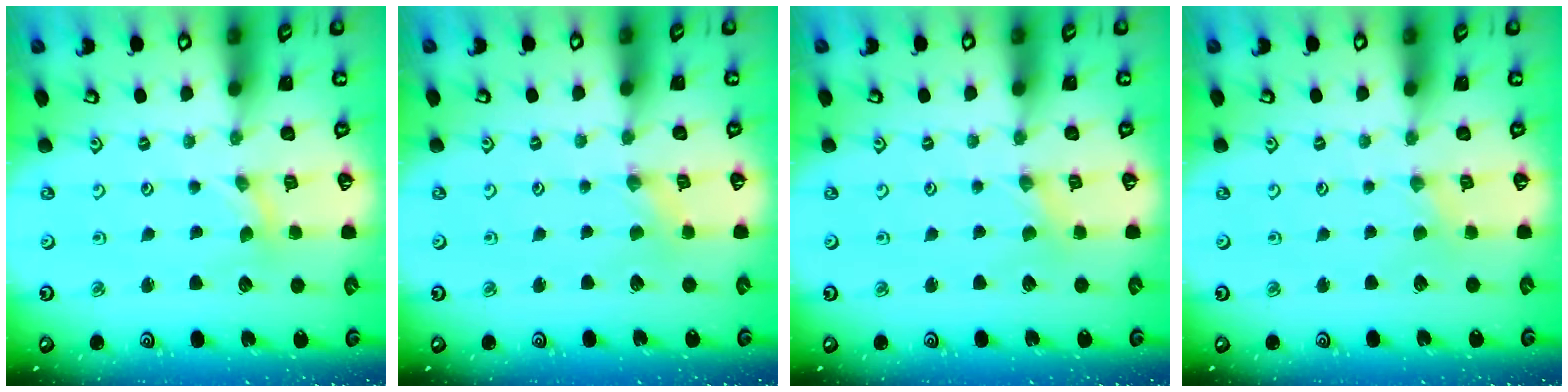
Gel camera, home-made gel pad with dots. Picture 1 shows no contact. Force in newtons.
{"total": 0.5, "press": 0.5, "slide": 0.1}
{"total": 0.0}
{"total": 0.0}